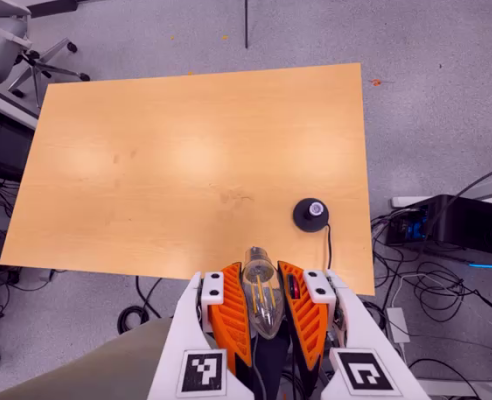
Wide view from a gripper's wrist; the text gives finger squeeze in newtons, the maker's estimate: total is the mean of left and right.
{"total": 21.1, "left": 22.8, "right": 19.4}